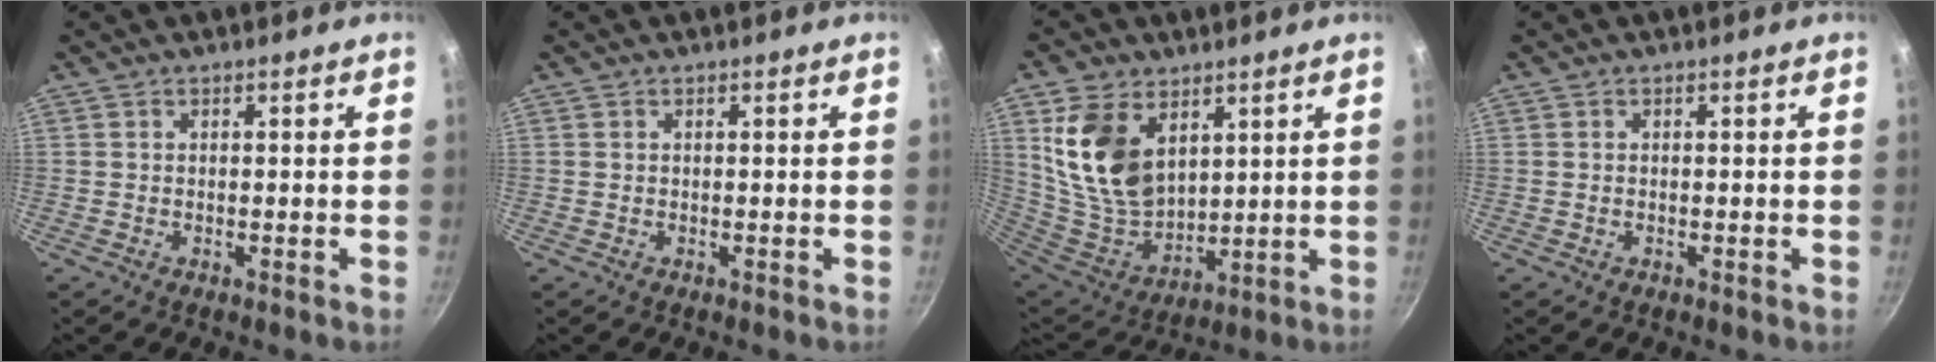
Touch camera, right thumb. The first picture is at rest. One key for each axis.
{"total": 0.0}
{"total": 16.4, "fx": 6.5, "fy": 10.6, "fz": 10.6, "tx": -0.187, "ty": -0.045, "tz": 0.141}
{"total": 0.0}